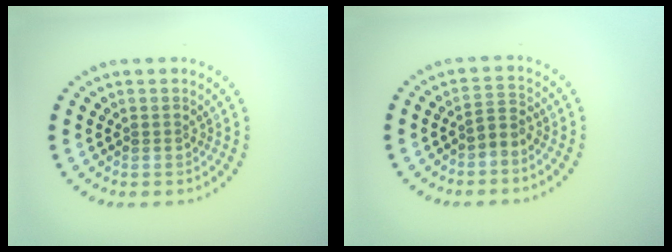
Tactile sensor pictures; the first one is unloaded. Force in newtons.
{"total": 1.7, "press": 1.2, "slide": 1.1}